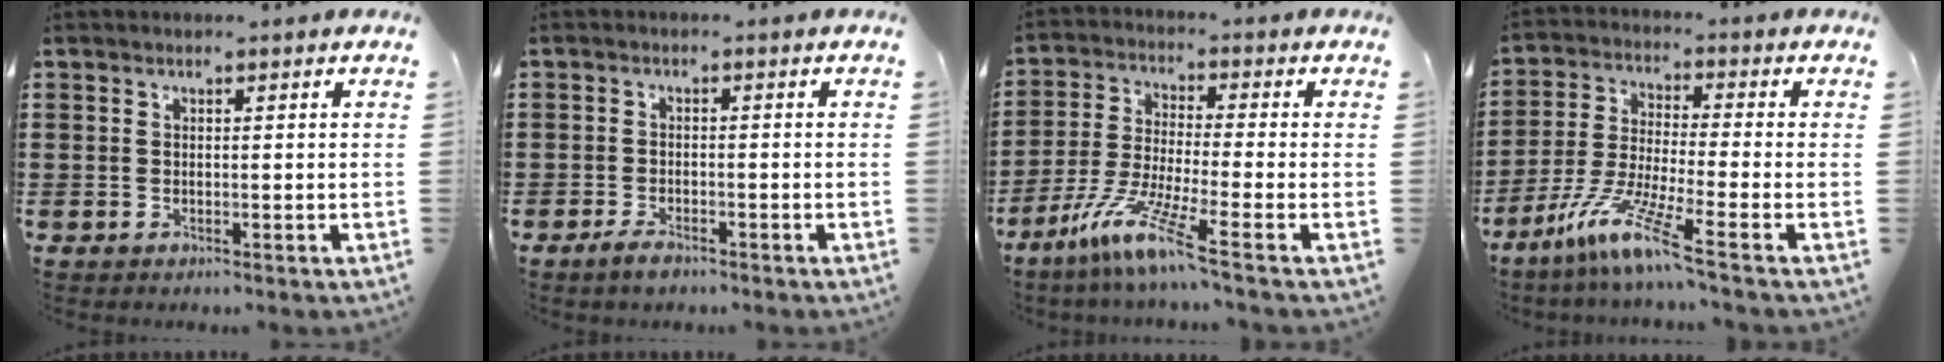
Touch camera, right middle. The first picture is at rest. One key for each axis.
{"total": 2.0, "fx": -1.4, "fy": 0.6, "fz": 1.2, "tx": -0.031, "ty": -0.004, "tz": -0.028}
{"total": 8.7, "fx": -6.0, "fy": -0.2, "fz": 6.3, "tx": -0.144, "ty": -0.021, "tz": -0.122}
{"total": 9.1, "fx": -6.2, "fy": -0.1, "fz": 6.6, "tx": -0.148, "ty": -0.021, "tz": -0.125}